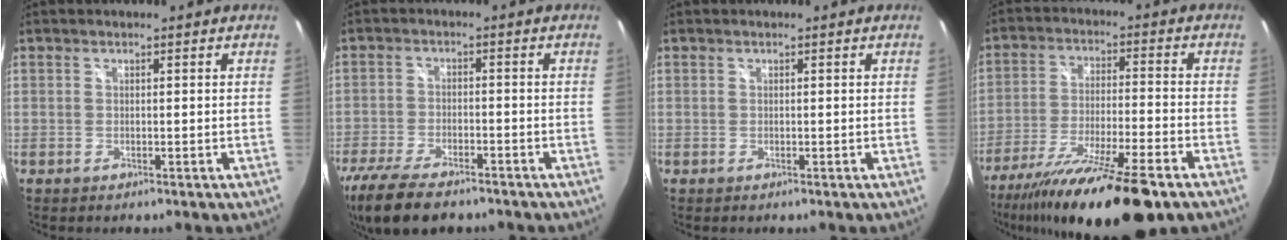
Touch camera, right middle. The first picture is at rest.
{"total": 14.4, "force": [-11.1, 4.8, 7.9], "torque": [-0.185, -0.046, -0.191]}
{"total": 0.0}
{"total": 20.2, "force": [-15.1, 2.3, 13.2], "torque": [-0.247, -0.044, -0.250]}